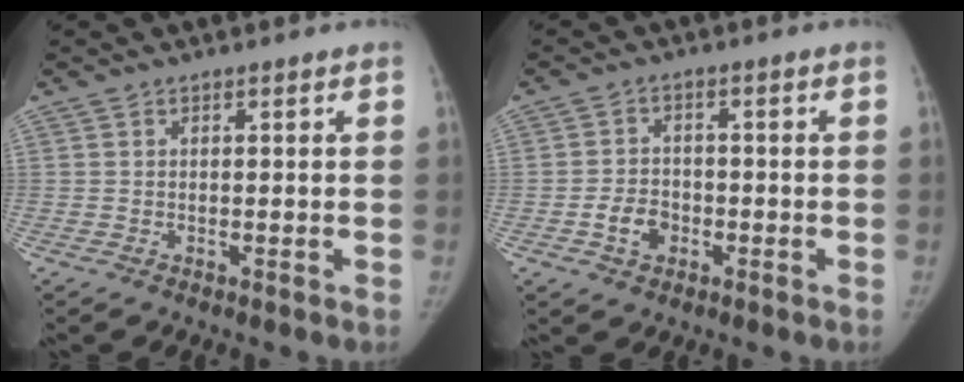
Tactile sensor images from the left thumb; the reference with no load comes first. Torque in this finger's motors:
{"motor_torque": [-0.12, 1.39, 0.21, -0.35, 0.13]}